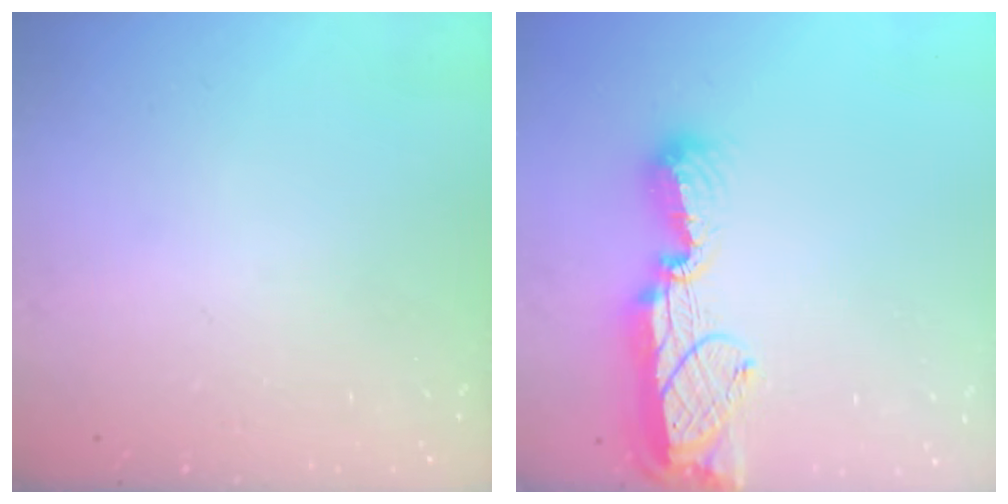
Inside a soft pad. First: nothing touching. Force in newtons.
{"total": 12.4, "press": 12.3, "slide": 1.2}